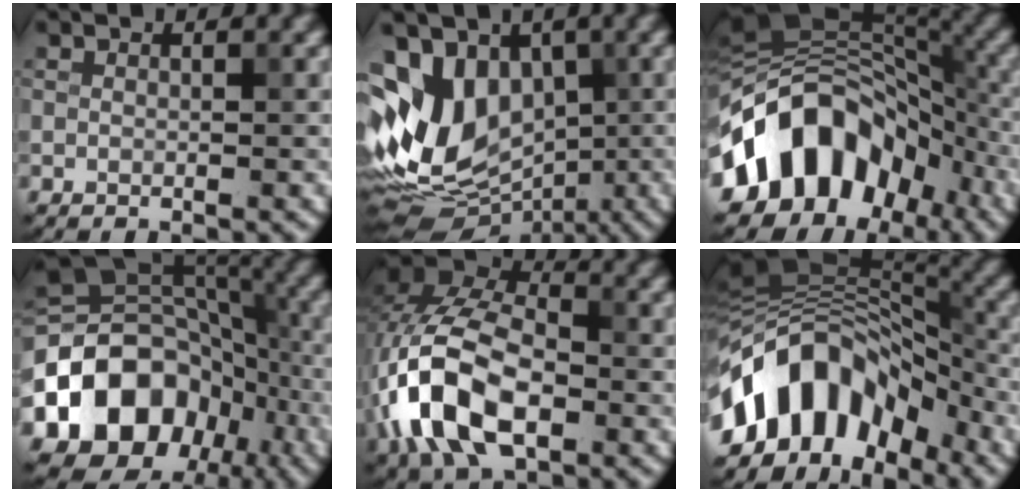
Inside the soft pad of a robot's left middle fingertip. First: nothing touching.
{"total": 12.9, "force": [-0.2, 9.2, 9.0], "torque": [-0.152, 0.005, -0.006]}
{"total": 13.3, "force": [-5.0, 9.5, 7.8], "torque": [-0.121, 0.020, -0.103]}
{"total": 13.1, "force": [-5.1, 10.1, 6.7], "torque": [-0.127, 0.000, -0.097]}
{"total": 11.8, "force": [-3.7, 6.9, 8.8], "torque": [-0.188, 0.004, -0.084]}
{"total": 12.3, "force": [-5.3, 7.8, 8.0], "torque": [-0.124, 0.030, -0.110]}